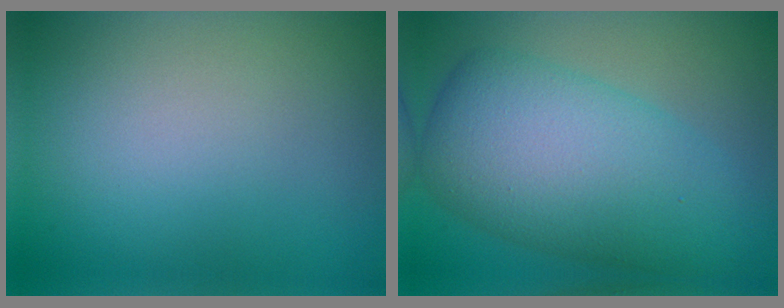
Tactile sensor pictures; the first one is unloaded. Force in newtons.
{"total": 10.4, "press": 10.4, "slide": 0.2}